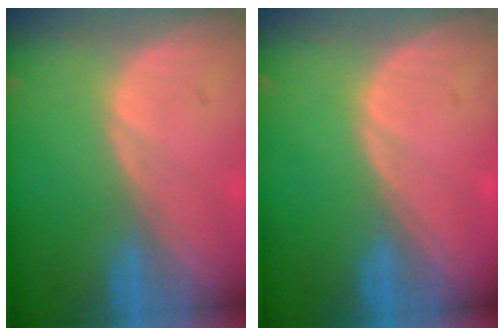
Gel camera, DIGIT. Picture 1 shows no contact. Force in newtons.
{"total": 0.0}